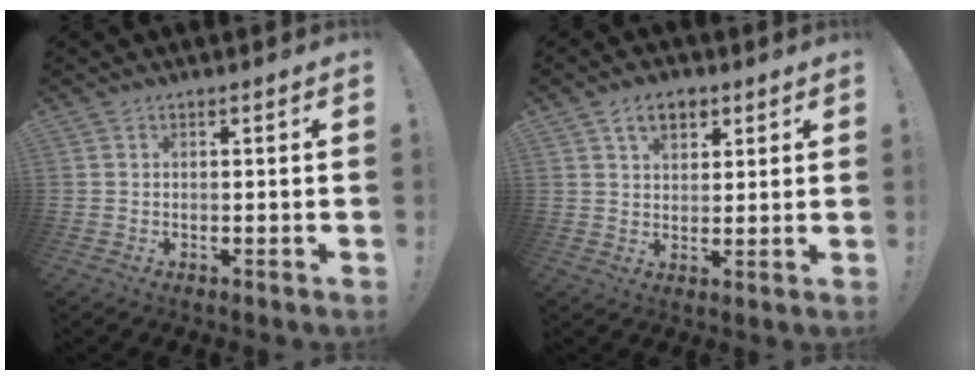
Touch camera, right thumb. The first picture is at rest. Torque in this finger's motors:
{"motor_torque": [0.45, 1.29, 0.13, -0.14, 0.00]}